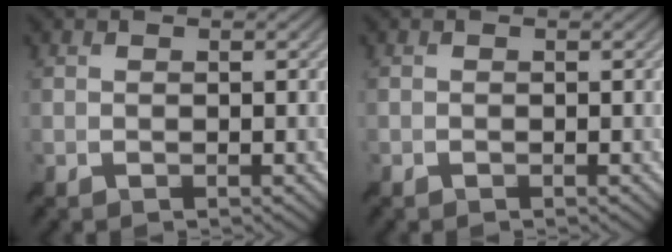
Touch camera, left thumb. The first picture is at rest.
{"total": 0.0}